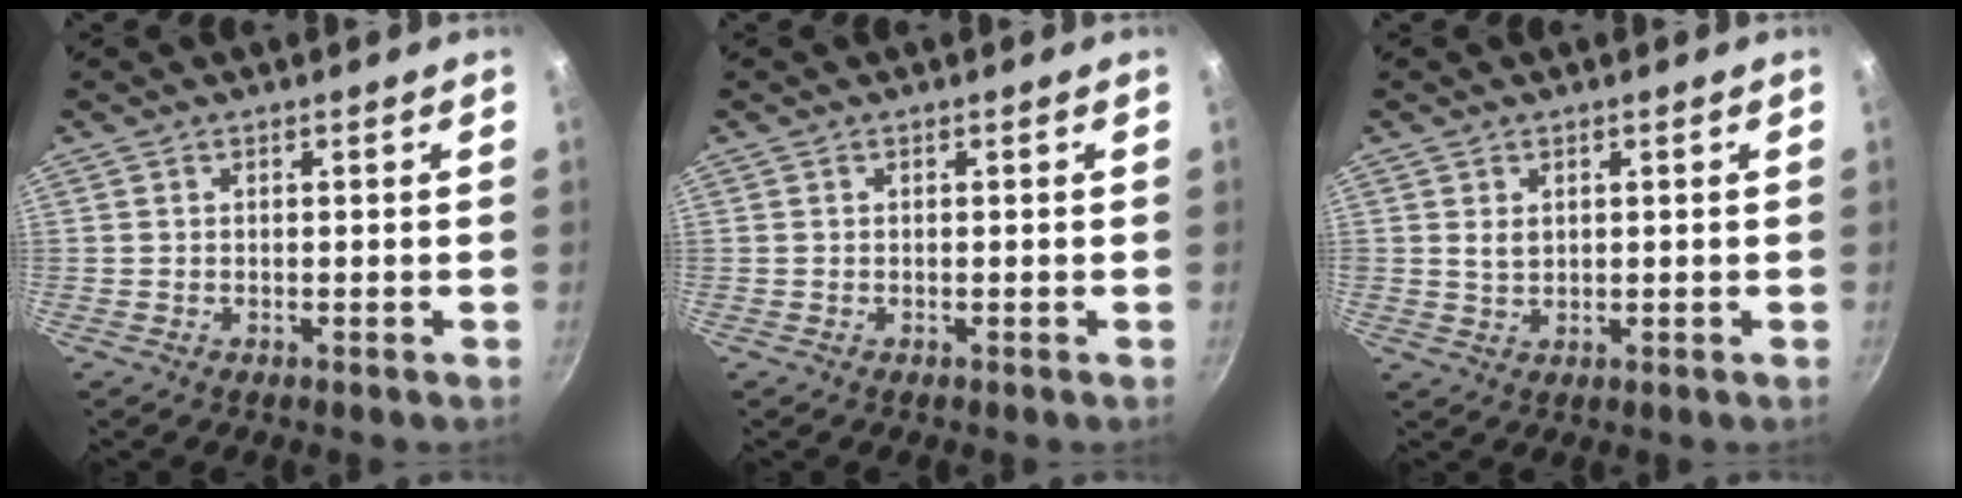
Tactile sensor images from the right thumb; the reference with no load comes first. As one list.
[{"total": 0.0}, {"total": 2.4, "force": [0.8, 1.7, 1.5], "torque": [-0.021, -0.003, 0.017]}]